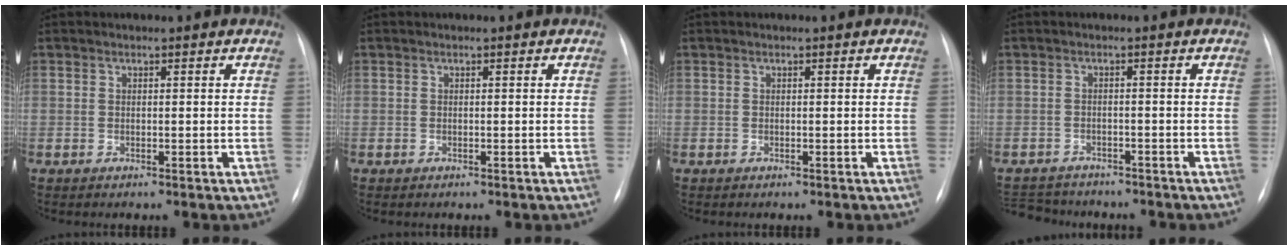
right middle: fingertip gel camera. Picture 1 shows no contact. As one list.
[{"total": 0.0}, {"total": 0.0}, {"total": 8.1, "force": [-7.4, 2.9, 1.9], "torque": [-0.037, 0.002, -0.106]}]